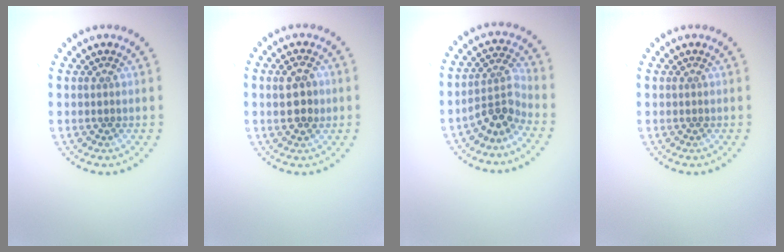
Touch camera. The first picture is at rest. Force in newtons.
{"total": 2.9, "press": 2.9, "slide": 0.2}
{"total": 3.3, "press": 2.3, "slide": 2.4}
{"total": 0.0}